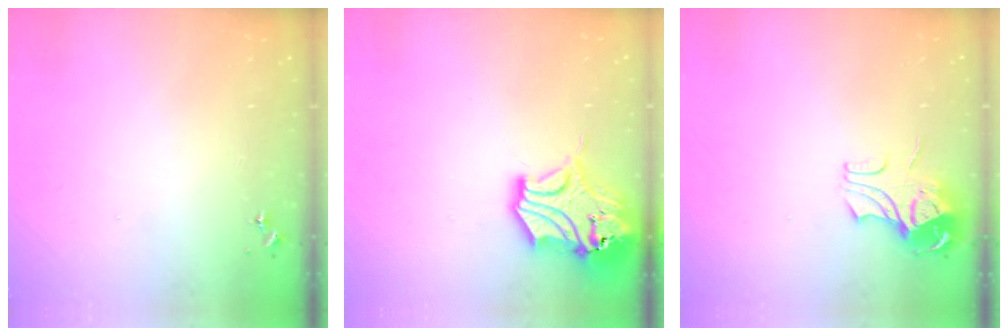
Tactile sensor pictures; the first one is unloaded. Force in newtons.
{"total": 15.4, "press": 15.3, "slide": 2.2}
{"total": 9.0, "press": 8.9, "slide": 1.0}